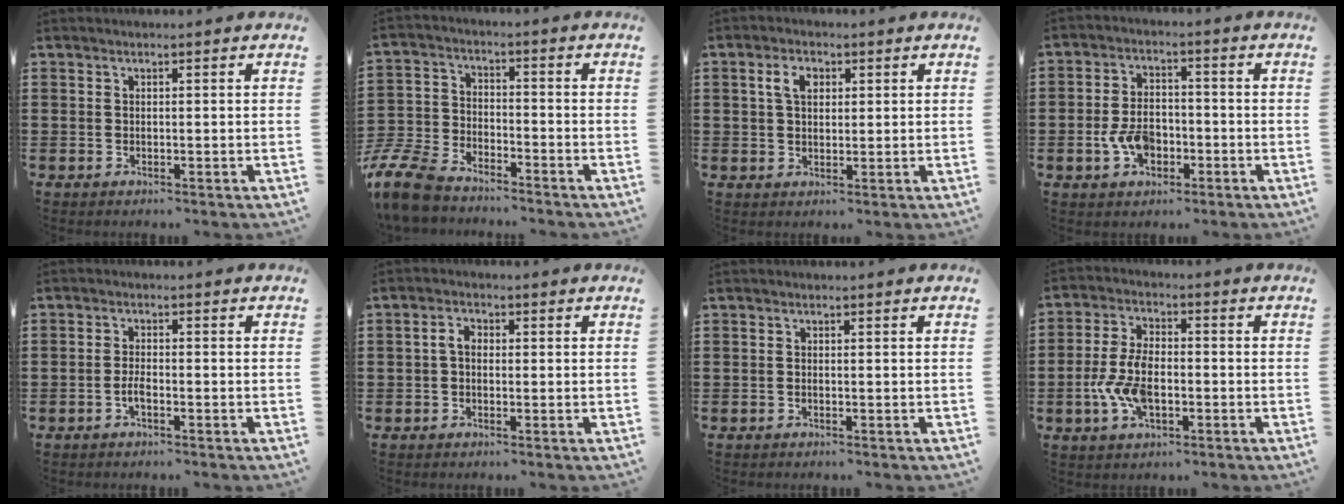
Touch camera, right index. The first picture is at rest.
{"total": 9.0, "force": [-8.2, 2.3, 2.9], "torque": [-0.094, 0.011, -0.170]}
{"total": 3.7, "force": [1.2, 2.4, 2.6], "torque": [-0.060, 0.014, 0.019]}
{"total": 6.0, "force": [-1.8, 3.8, 4.4], "torque": [-0.099, 0.004, -0.035]}
{"total": 2.0, "force": [-1.0, 0.6, 1.6], "torque": [-0.039, 0.000, -0.022]}
{"total": 2.4, "force": [-0.1, 1.5, 1.9], "torque": [-0.045, 0.004, -0.007]}
{"total": 0.0}
{"total": 7.4, "force": [-1.8, 4.0, 5.9], "torque": [-0.146, -0.002, -0.041]}